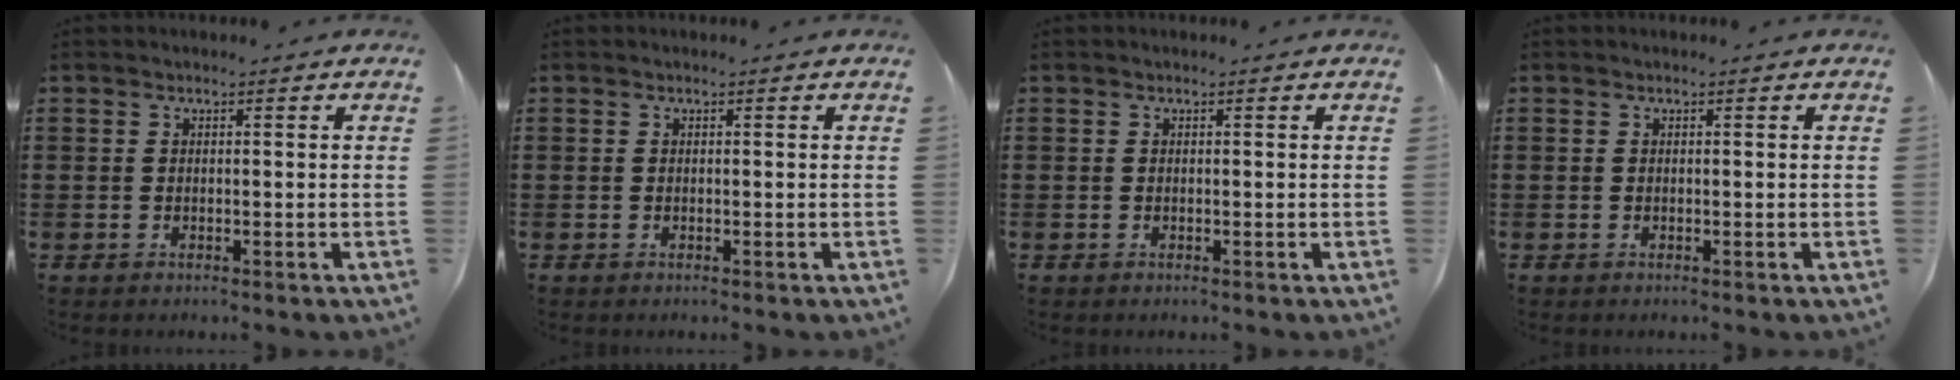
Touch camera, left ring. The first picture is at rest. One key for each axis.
{"total": 0.0}
{"total": 0.0}
{"total": 0.0}